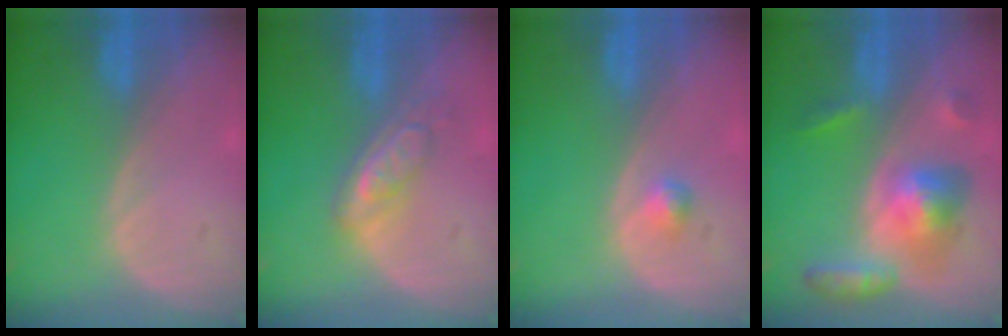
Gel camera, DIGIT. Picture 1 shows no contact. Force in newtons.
{"total": 5.3, "press": 4.6, "slide": 2.6}
{"total": 1.5, "press": 1.5, "slide": 0.3}
{"total": 7.9, "press": 7.9, "slide": 0.6}